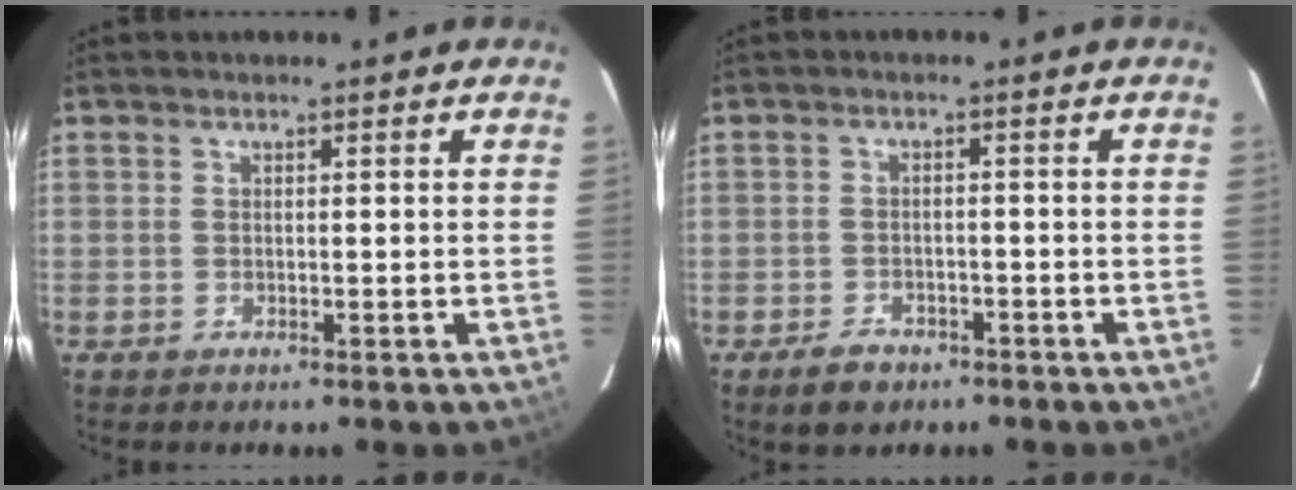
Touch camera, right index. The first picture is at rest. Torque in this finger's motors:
{"motor_torque": [-0.04, -0.01, -0.18, -0.10]}